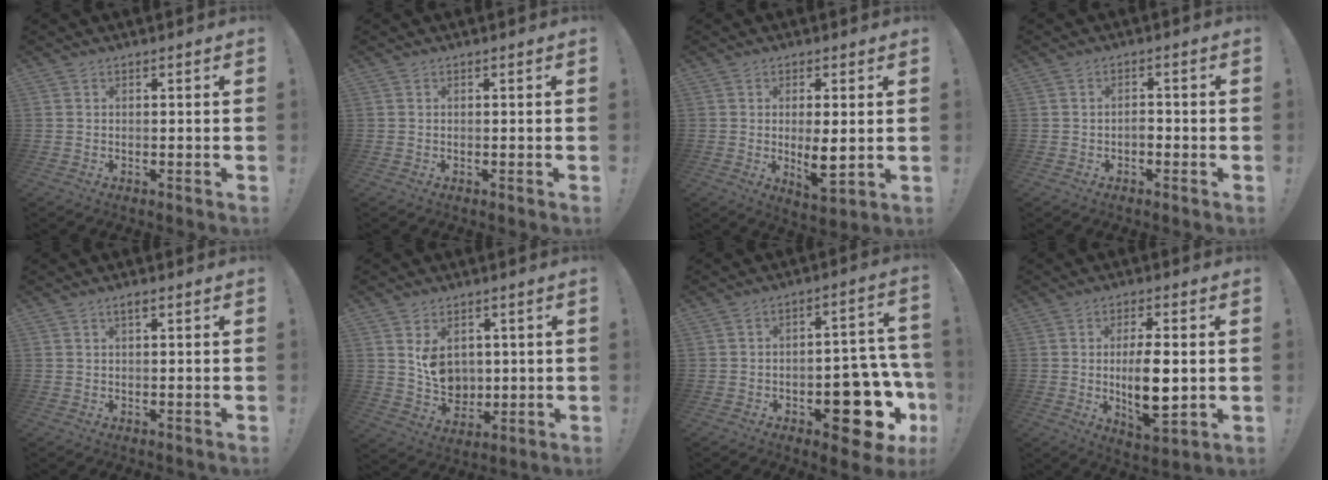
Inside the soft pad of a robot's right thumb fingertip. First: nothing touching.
{"total": 0.0}
{"total": 7.4, "force": [0.1, 2.3, 7.0], "torque": [-0.105, -0.019, 0.003]}
{"total": 2.2, "force": [-1.2, 1.5, 1.1], "torque": [-0.015, 0.003, -0.023]}
{"total": 1.5, "force": [0.7, 0.4, 1.2], "torque": [-0.028, 0.003, 0.012]}
{"total": 8.6, "force": [2.7, 7.2, 4.1], "torque": [-0.058, -0.022, 0.055]}
{"total": 18.0, "force": [-7.4, 8.9, 13.8], "torque": [-0.127, 0.049, -0.099]}
{"total": 10.9, "force": [-0.1, 4.0, 10.1], "torque": [-0.164, -0.018, -0.003]}